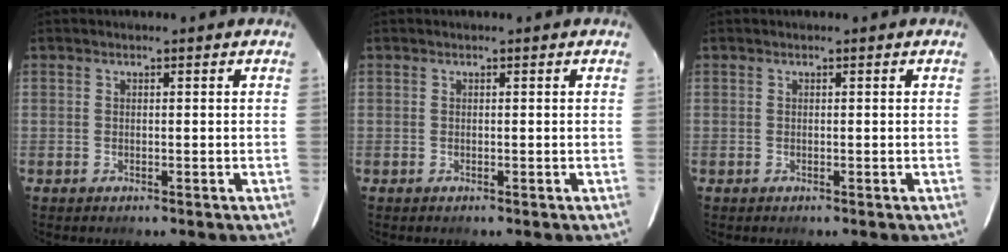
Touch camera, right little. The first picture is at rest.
{"total": 0.0}
{"total": 0.0}